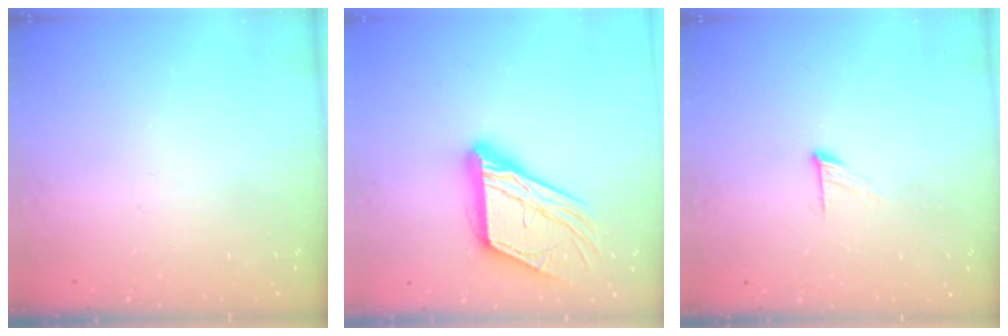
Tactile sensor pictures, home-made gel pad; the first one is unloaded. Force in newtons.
{"total": 17.4, "press": 17.3, "slide": 1.9}
{"total": 6.8, "press": 6.8, "slide": 0.6}